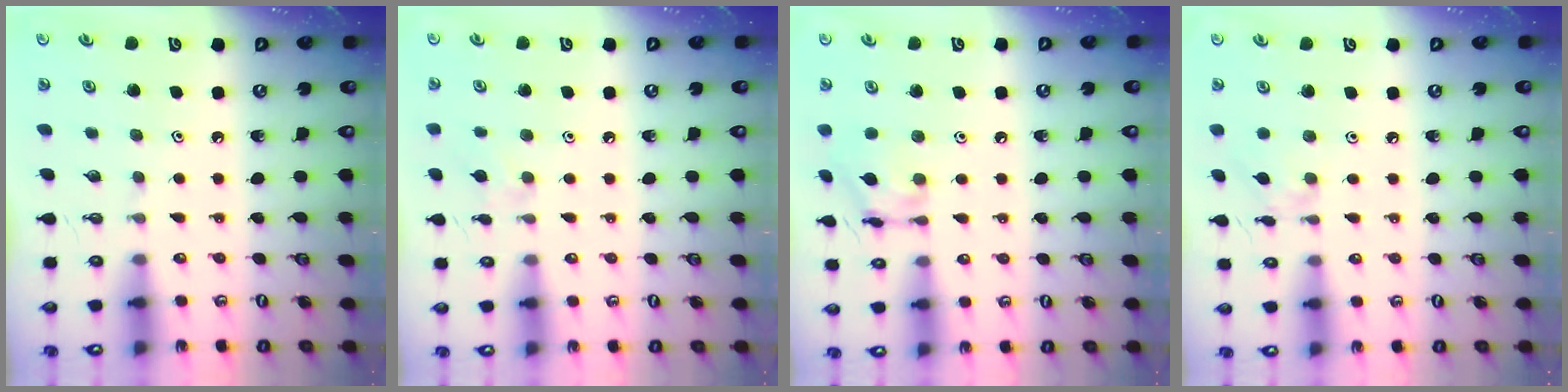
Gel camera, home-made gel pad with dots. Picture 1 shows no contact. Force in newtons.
{"total": 7.2, "press": 7.2, "slide": 0.8}
{"total": 11.2, "press": 11.2, "slide": 0.9}
{"total": 1.1, "press": 1.0, "slide": 0.2}